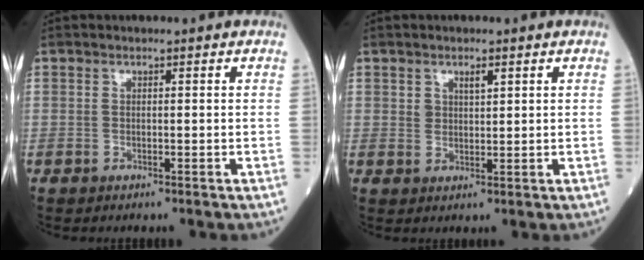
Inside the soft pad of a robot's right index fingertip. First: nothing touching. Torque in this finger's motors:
{"motor_torque": [-0.01, 0.05, -0.01, 0.02]}